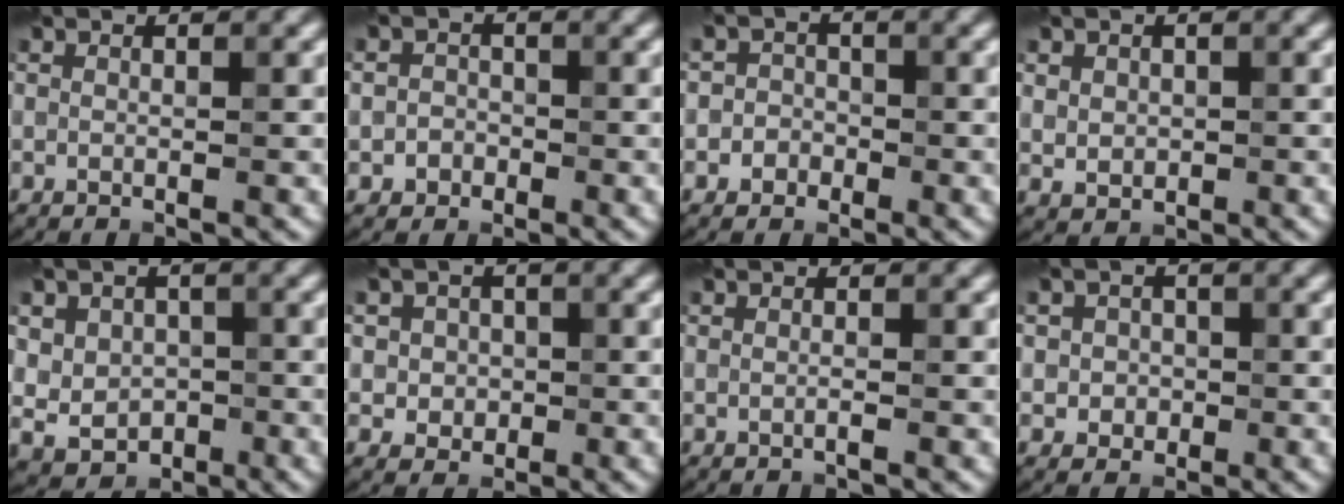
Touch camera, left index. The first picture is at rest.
{"total": 1.8, "force": [-0.5, 1.6, 0.3], "torque": [0.009, 0.001, -0.016]}
{"total": 2.1, "force": [-0.6, 1.9, 0.4], "torque": [0.020, 0.002, -0.022]}
{"total": 2.0, "force": [0.5, 1.8, 0.9], "torque": [-0.017, -0.004, 0.013]}
{"total": 4.8, "force": [0.6, 4.3, 2.1], "torque": [-0.028, 0.003, 0.001]}
{"total": 3.1, "force": [0.3, 2.8, 1.2], "torque": [-0.006, 0.003, -0.003]}
{"total": 0.6, "force": [-0.2, 0.2, 0.6], "torque": [-0.009, -0.003, -0.005]}
{"total": 2.3, "force": [0.0, 2.1, 0.8], "torque": [0.005, -0.003, -0.007]}